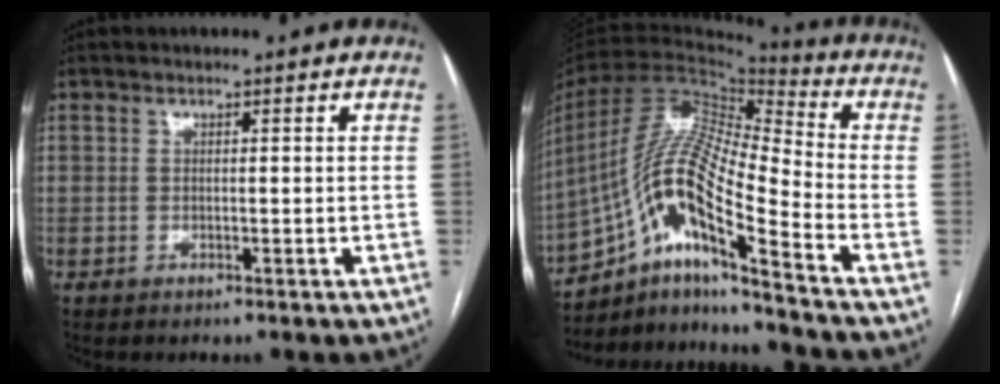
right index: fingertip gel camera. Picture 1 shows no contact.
{"total": 17.1, "force": [-9.9, 1.4, 13.9], "torque": [-0.275, 0.006, -0.177]}